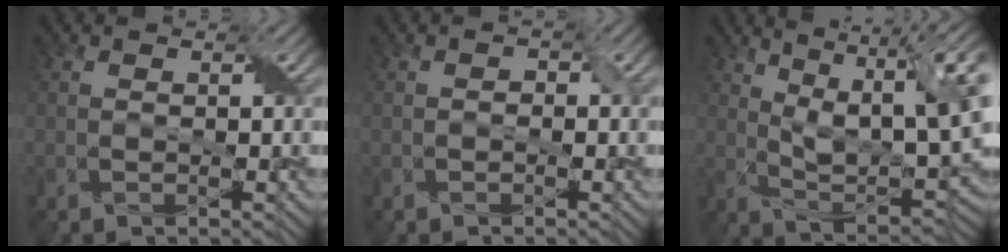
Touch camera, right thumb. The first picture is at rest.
{"total": 1.1, "force": [-0.5, 0.9, 0.6], "torque": [-0.008, -0.002, -0.008]}
{"total": 14.2, "force": [5.5, 5.6, 11.8], "torque": [-0.200, 0.014, 0.083]}